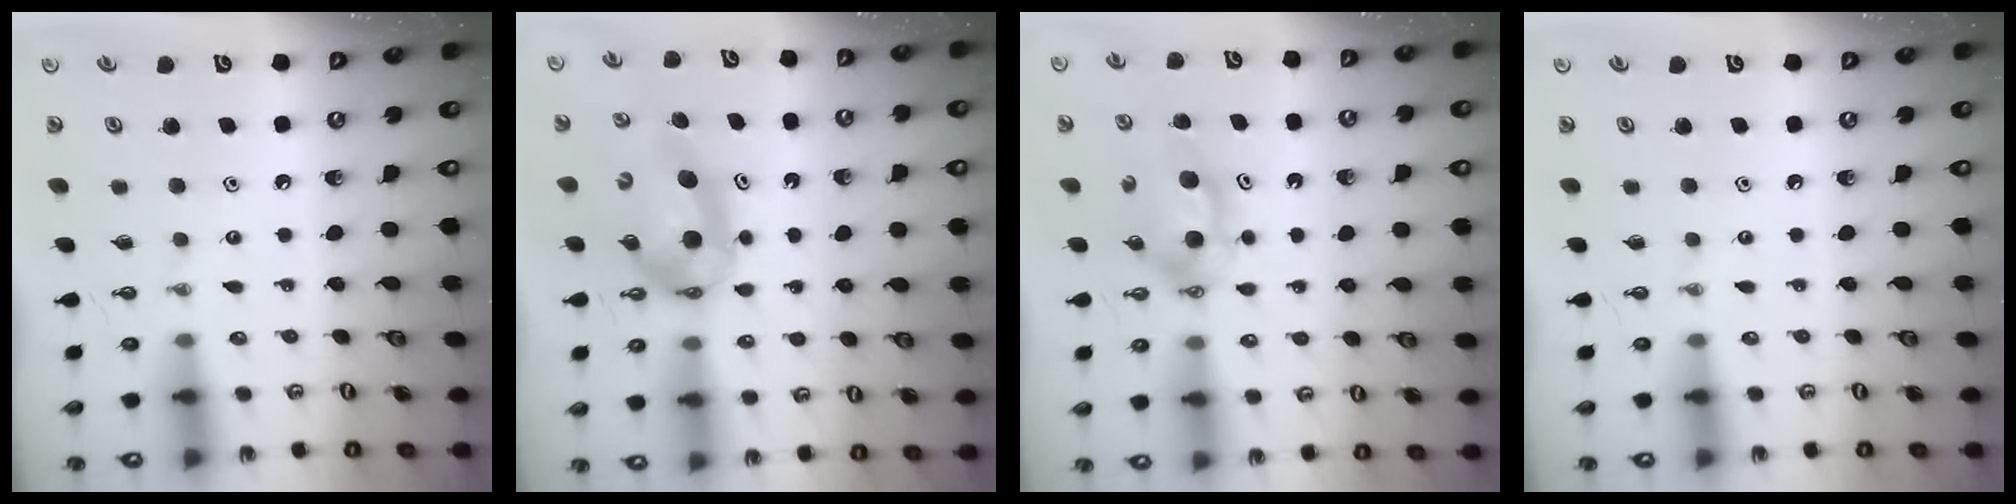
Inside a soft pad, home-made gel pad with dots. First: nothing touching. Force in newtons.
{"total": 8.0, "press": 8.0, "slide": 0.5}
{"total": 5.5, "press": 5.5, "slide": 0.7}
{"total": 0.0}